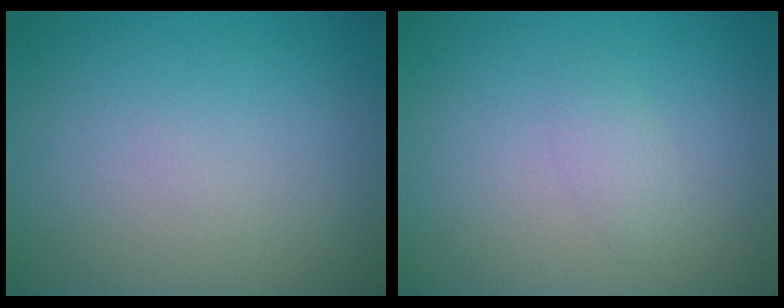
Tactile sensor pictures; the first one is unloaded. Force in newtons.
{"total": 1.1, "press": 1.1, "slide": 0.0}